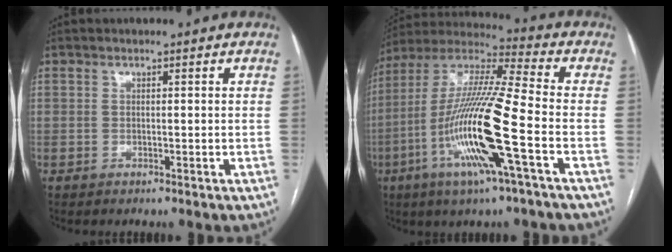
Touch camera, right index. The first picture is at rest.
{"total": 18.5, "force": [-5.9, 0.4, 17.6], "torque": [-0.359, -0.013, -0.117]}